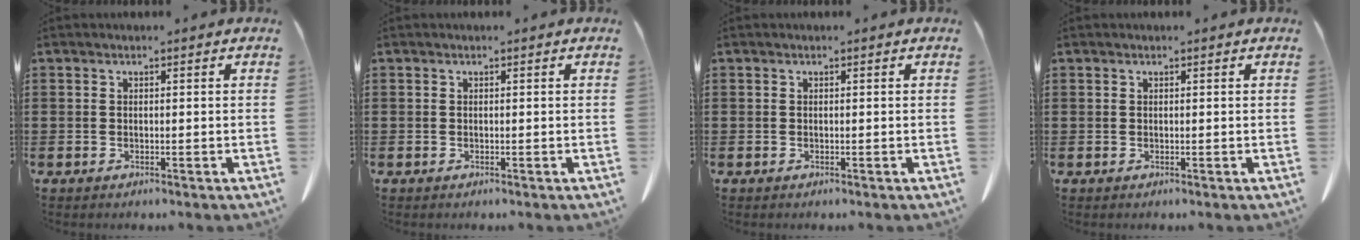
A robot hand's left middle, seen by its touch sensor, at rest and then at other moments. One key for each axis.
{"total": 0.0}
{"total": 0.0}
{"total": 0.0}